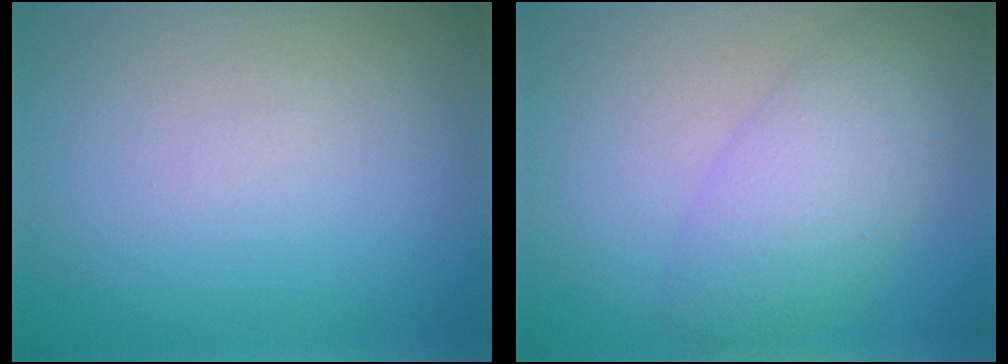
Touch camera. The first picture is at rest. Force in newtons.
{"total": 5.3, "press": 5.3, "slide": 0.2}